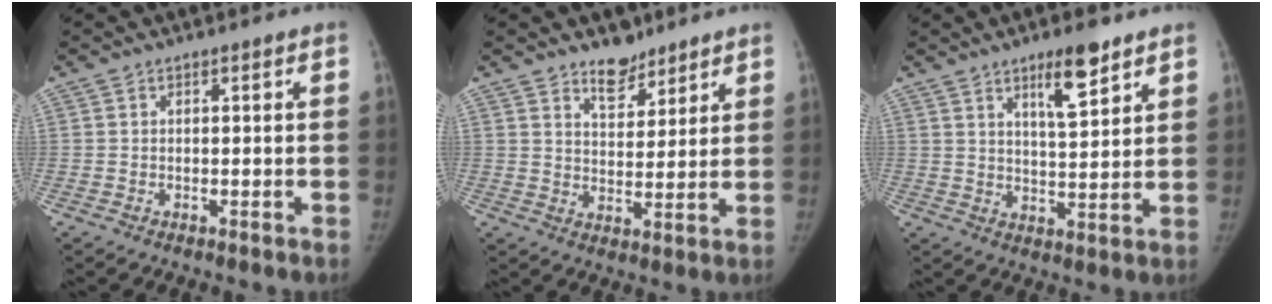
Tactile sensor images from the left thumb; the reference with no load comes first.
{"total": 6.4, "force": [5.0, 3.2, 2.3], "torque": [-0.011, -0.038, 0.085]}
{"total": 8.4, "force": [5.5, 2.1, 6.0], "torque": [-0.084, -0.037, 0.091]}